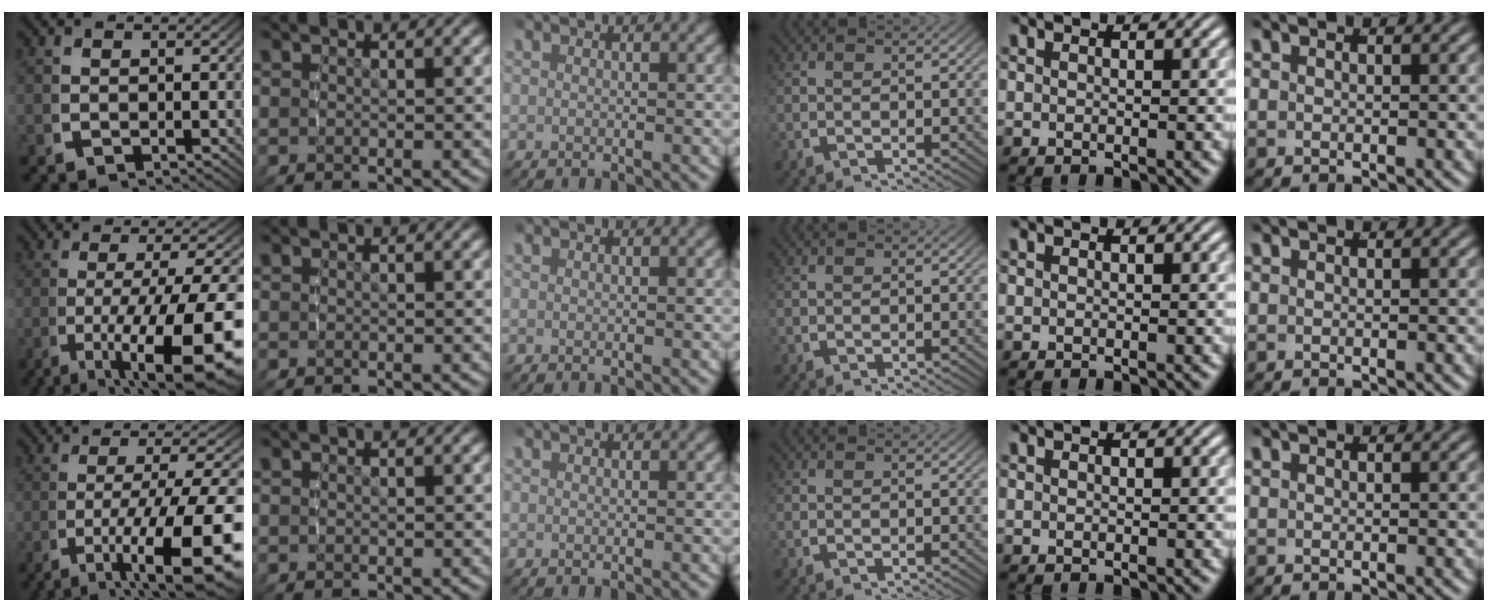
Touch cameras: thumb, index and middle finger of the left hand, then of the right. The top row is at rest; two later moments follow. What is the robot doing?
{"motion": "lift_and_place", "object": "bottle"}